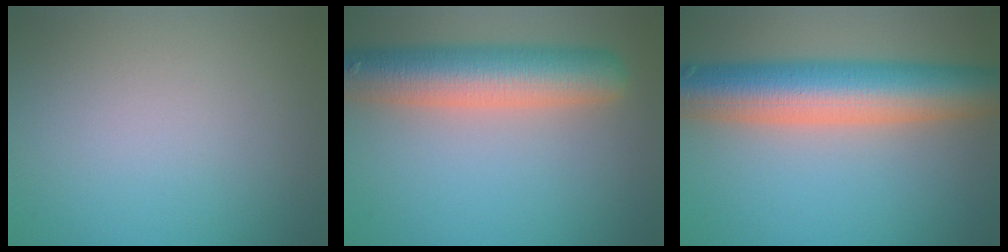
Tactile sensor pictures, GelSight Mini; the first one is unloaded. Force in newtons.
{"total": 8.7, "press": 8.7, "slide": 0.6}
{"total": 10.6, "press": 10.6, "slide": 0.5}